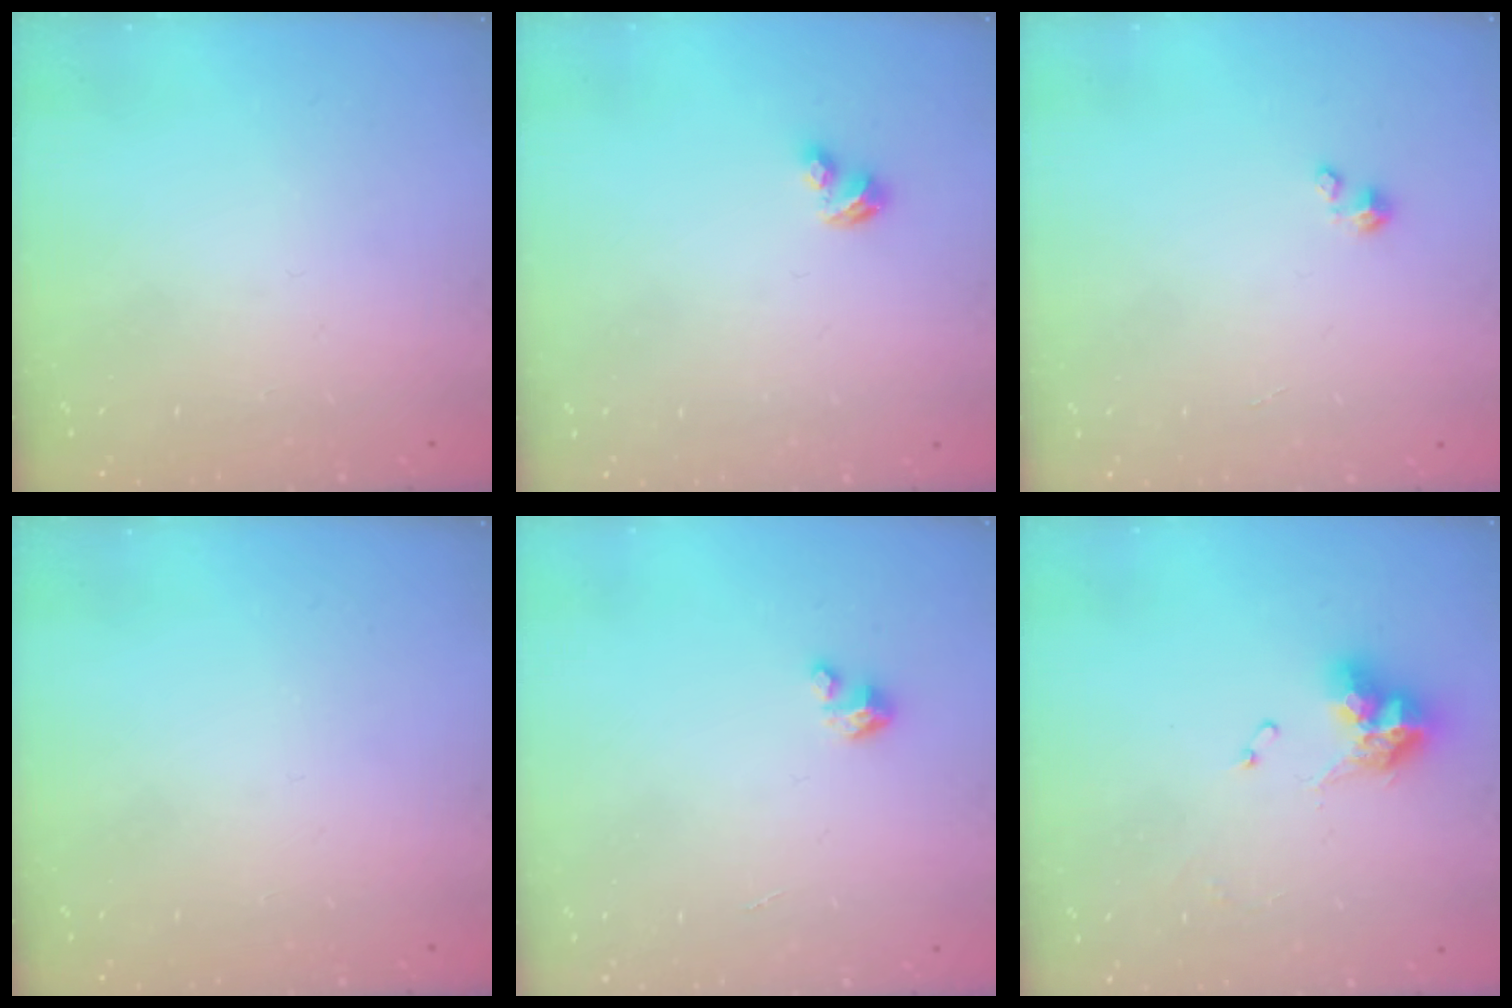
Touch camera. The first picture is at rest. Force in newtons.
{"total": 1.9, "press": 1.8, "slide": 0.4}
{"total": 1.4, "press": 1.3, "slide": 0.3}
{"total": 0.0}
{"total": 2.7, "press": 2.7, "slide": 0.1}
{"total": 10.4, "press": 10.3, "slide": 1.1}